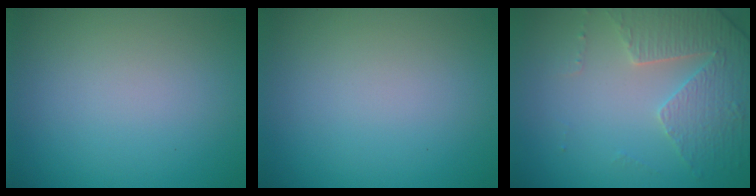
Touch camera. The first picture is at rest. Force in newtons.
{"total": 0.0}
{"total": 4.6, "press": 3.6, "slide": 2.9}